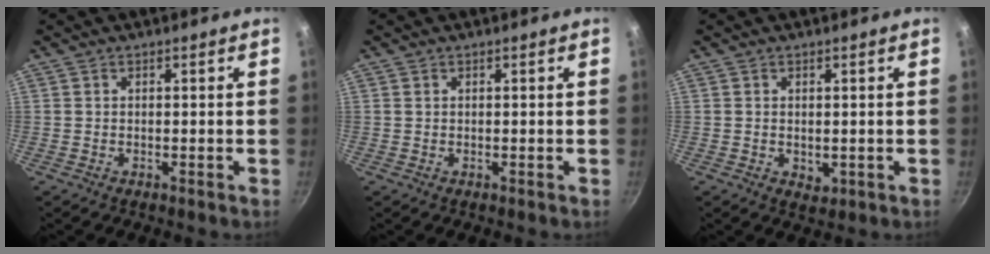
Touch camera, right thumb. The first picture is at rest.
{"total": 0.0}
{"total": 2.0, "force": [0.1, 1.5, 1.3], "torque": [-0.018, -0.005, 0.004]}